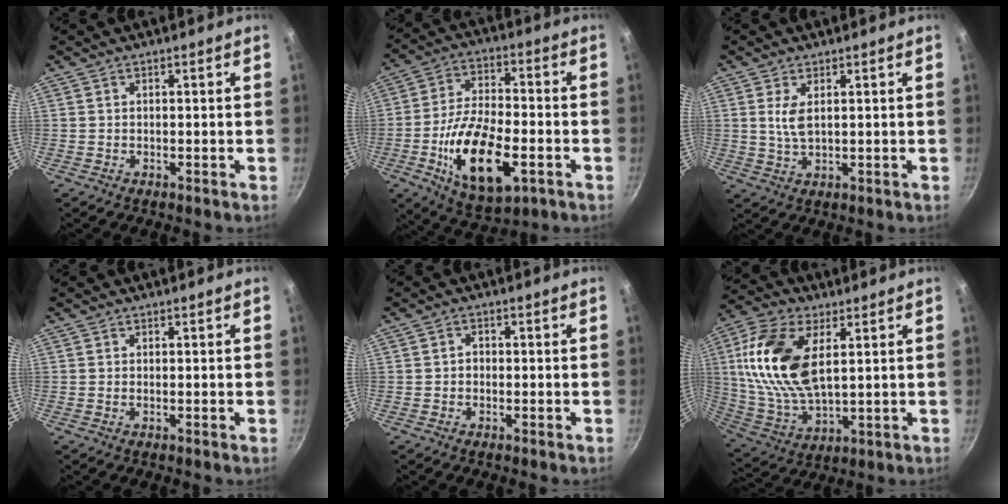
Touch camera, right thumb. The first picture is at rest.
{"total": 18.2, "force": [-5.7, 8.5, 15.0], "torque": [-0.261, 0.018, -0.095]}
{"total": 4.1, "force": [1.1, 1.9, 3.4], "torque": [-0.067, -0.010, 0.025]}
{"total": 0.0}
{"total": 1.4, "force": [-0.3, 1.2, 0.7], "torque": [-0.008, 0.007, -0.006]}
{"total": 18.5, "force": [4.7, 9.8, 14.9], "torque": [-0.290, -0.008, 0.096]}